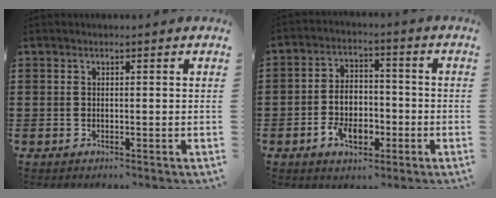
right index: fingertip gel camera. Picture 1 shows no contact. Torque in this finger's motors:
{"motor_torque": [1.21, 0.93, 0.22, 0.13]}